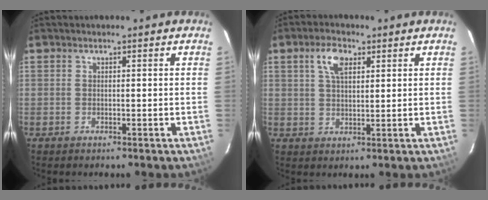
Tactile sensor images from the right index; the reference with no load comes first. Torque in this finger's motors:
{"motor_torque": [0.14, -0.04, 0.13, 0.06]}